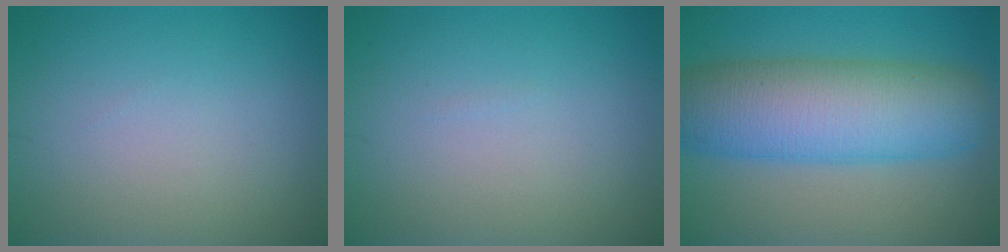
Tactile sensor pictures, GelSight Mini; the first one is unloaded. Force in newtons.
{"total": 0.0}
{"total": 10.4, "press": 10.4, "slide": 0.3}